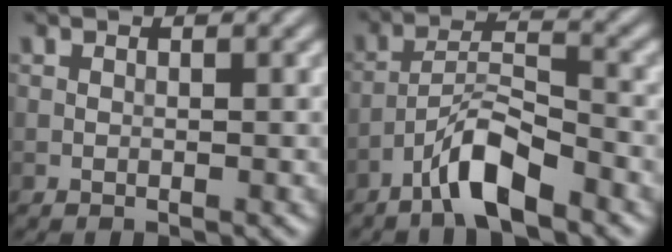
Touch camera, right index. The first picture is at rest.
{"total": 5.2, "force": [-3.6, 1.2, 3.6], "torque": [-0.064, 0.011, -0.073]}